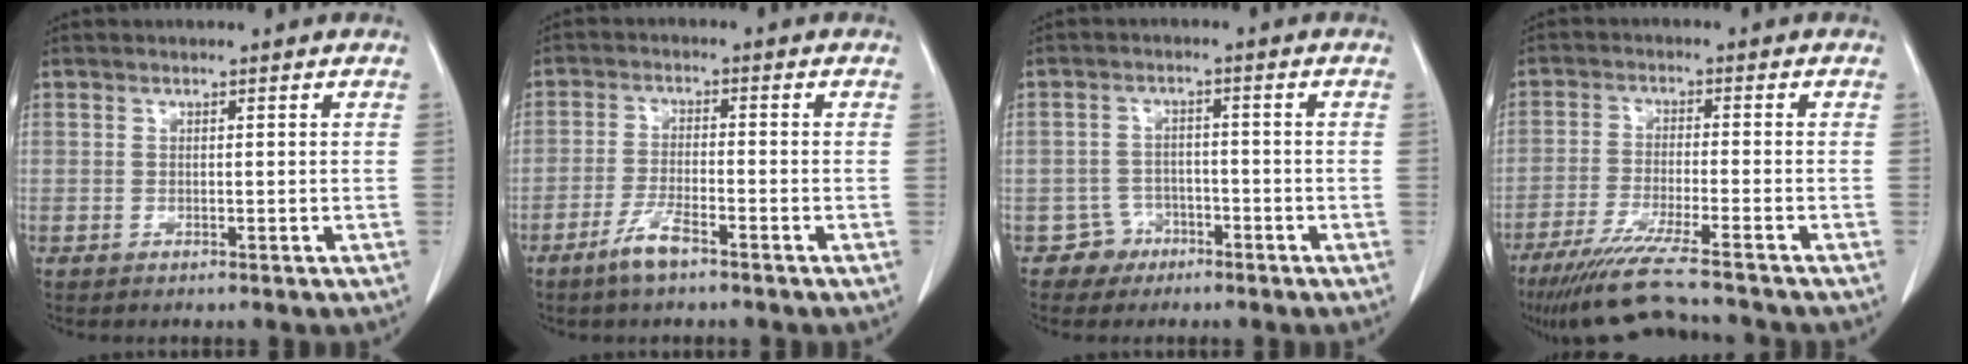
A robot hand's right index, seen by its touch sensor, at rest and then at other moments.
{"total": 4.7, "force": [-3.3, 0.6, 3.3], "torque": [-0.069, -0.005, -0.063]}
{"total": 3.8, "force": [-2.2, 3.1, -0.6], "torque": [0.017, 0.015, -0.035]}
{"total": 12.9, "force": [-11.2, -0.4, 6.5], "torque": [-0.096, -0.039, -0.179]}